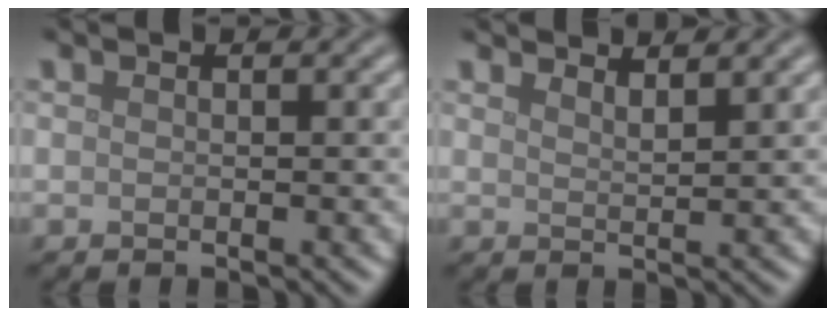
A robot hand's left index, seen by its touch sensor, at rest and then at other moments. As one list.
[{"total": 2.9, "force": [2.6, 0.6, 1.0], "torque": [-0.005, 0.010, 0.030]}]